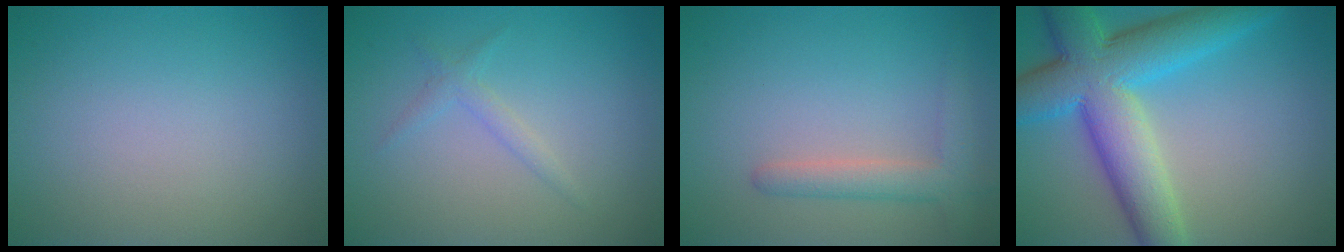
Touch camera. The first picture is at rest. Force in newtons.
{"total": 1.3, "press": 1.3, "slide": 0.0}
{"total": 2.9, "press": 2.9, "slide": 0.2}
{"total": 10.4, "press": 10.4, "slide": 0.4}